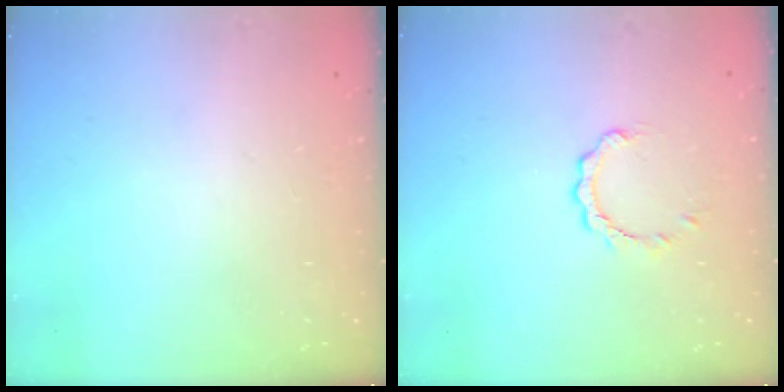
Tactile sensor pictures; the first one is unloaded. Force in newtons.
{"total": 2.5, "press": 2.5, "slide": 0.3}